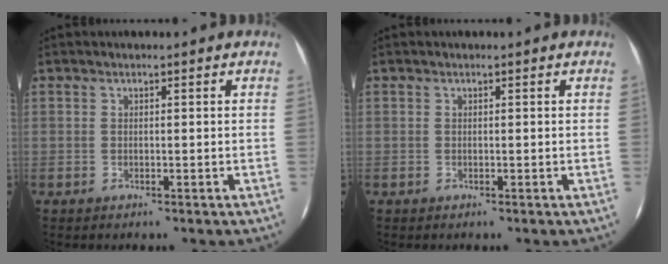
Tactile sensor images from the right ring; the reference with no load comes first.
{"total": 0.0}